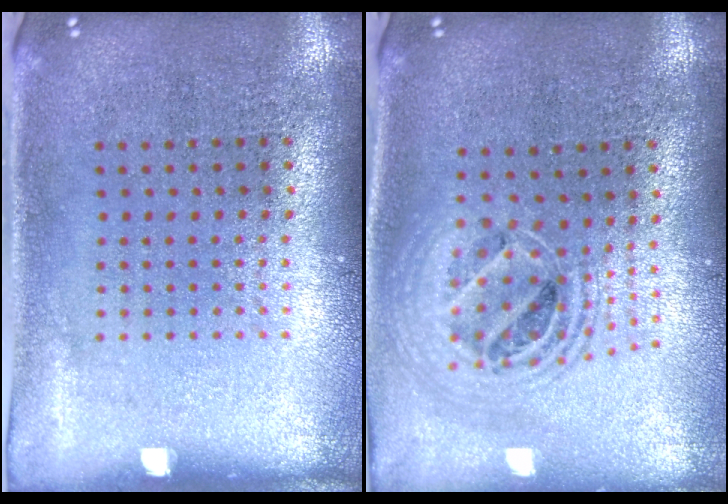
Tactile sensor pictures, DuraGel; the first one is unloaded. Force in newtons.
{"total": 2.0, "press": 1.6, "slide": 1.2}